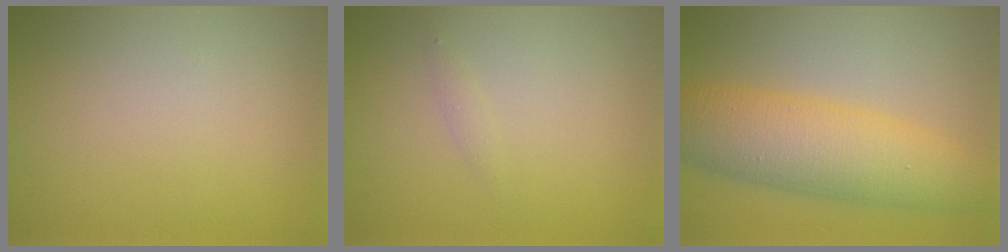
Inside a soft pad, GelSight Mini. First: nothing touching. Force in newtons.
{"total": 0.6, "press": 0.6, "slide": 0.0}
{"total": 7.4, "press": 7.4, "slide": 0.0}